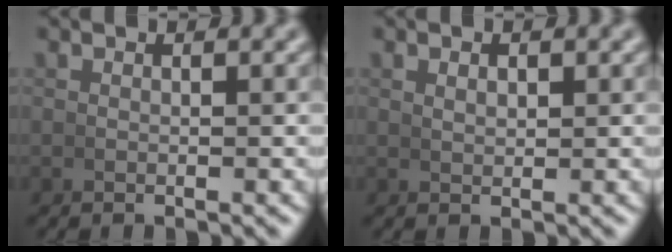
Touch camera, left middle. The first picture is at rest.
{"total": 0.9, "force": [0.6, 0.2, 0.6], "torque": [-0.007, -0.001, 0.016]}